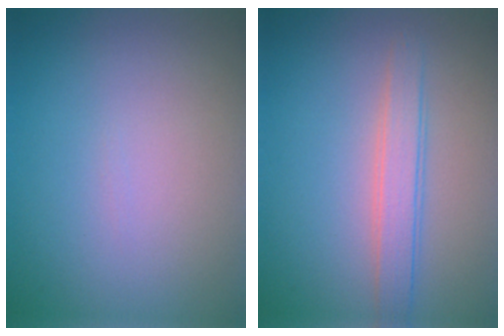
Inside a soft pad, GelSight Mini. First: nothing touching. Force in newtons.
{"total": 2.6, "press": 2.6, "slide": 0.0}